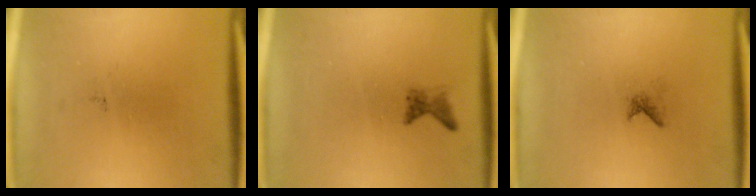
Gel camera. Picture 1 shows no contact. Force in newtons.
{"total": 1.2}
{"total": 0.6}